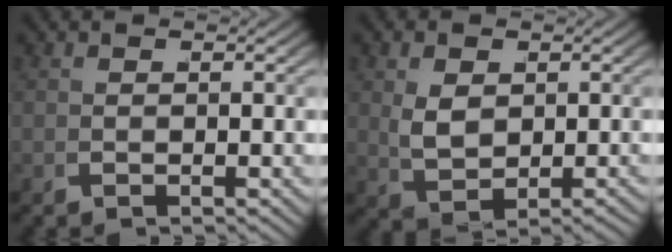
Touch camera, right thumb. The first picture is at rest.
{"total": 3.6, "force": [1.2, 2.2, 2.6], "torque": [-0.055, -0.010, 0.036]}